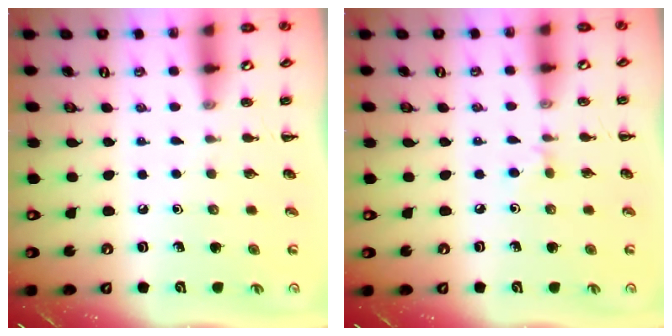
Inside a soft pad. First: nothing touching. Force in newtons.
{"total": 4.0, "press": 3.7, "slide": 1.5}